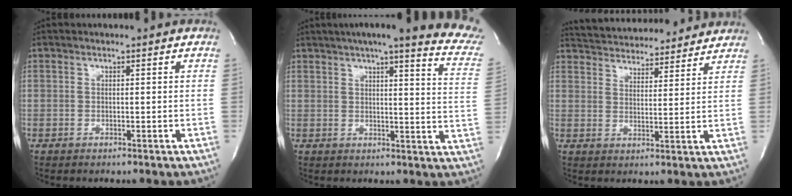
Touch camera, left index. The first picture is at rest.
{"total": 21.9, "force": [17.9, 2.1, 12.5], "torque": [-0.163, -0.030, 0.197]}
{"total": 16.7, "force": [15.8, 3.7, 4.2], "torque": [-0.073, 0.024, 0.222]}